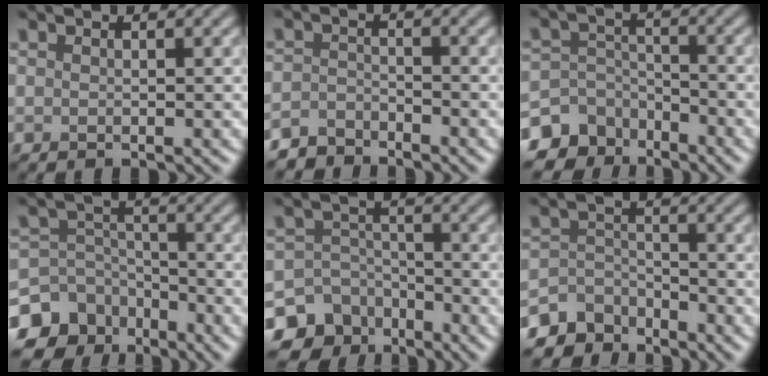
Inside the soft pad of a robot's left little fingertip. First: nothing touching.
{"total": 2.8, "force": [-2.7, 0.8, 0.2], "torque": [0.000, 0.001, -0.059]}
{"total": 8.0, "force": [-5.9, 5.2, 1.4], "torque": [-0.014, -0.011, -0.108]}
{"total": 10.6, "force": [-6.9, 7.7, 2.5], "torque": [-0.050, -0.025, -0.127]}
{"total": 10.4, "force": [-6.9, 7.6, 1.9], "torque": [-0.027, -0.028, -0.128]}
{"total": 5.5, "force": [-4.8, 2.6, 0.4], "torque": [0.004, -0.006, -0.086]}